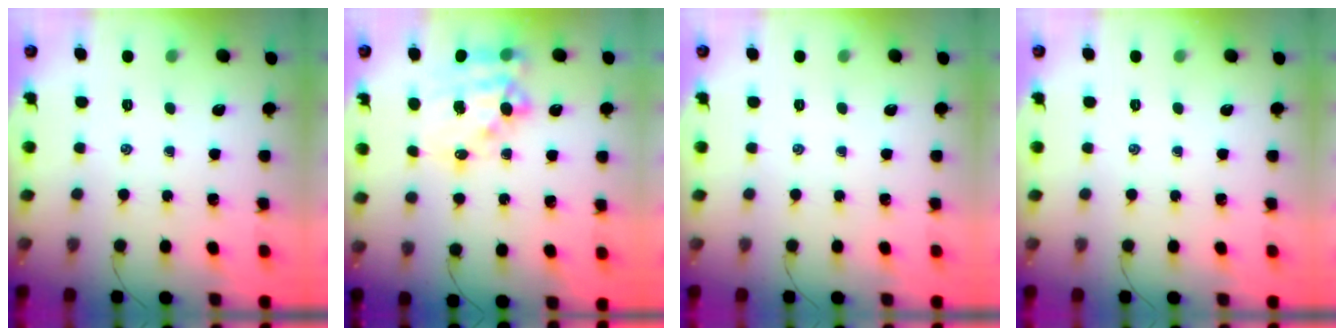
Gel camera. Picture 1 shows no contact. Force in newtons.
{"total": 14.8, "press": 14.5, "slide": 3.1}
{"total": 0.0}
{"total": 0.0}